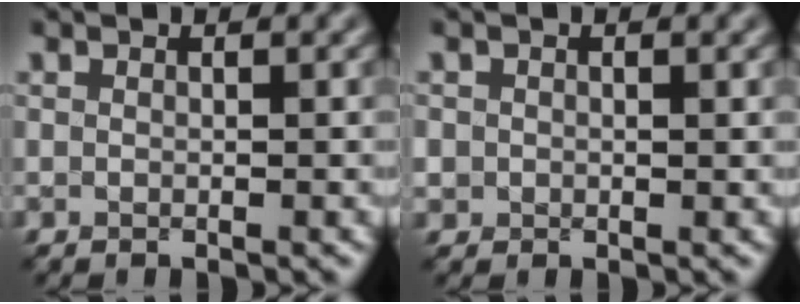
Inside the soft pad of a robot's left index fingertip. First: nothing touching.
{"total": 1.2, "force": [0.3, 1.1, 0.4], "torque": [-0.007, -0.003, 0.006]}